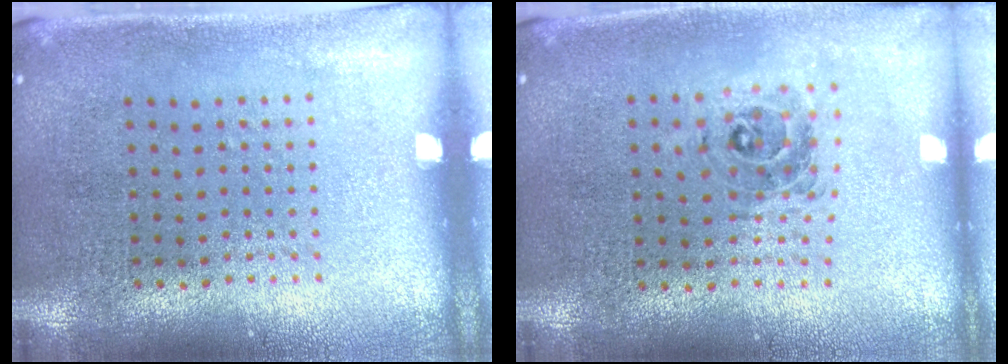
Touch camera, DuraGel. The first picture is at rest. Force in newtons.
{"total": 0.6, "press": 0.6, "slide": 0.2}